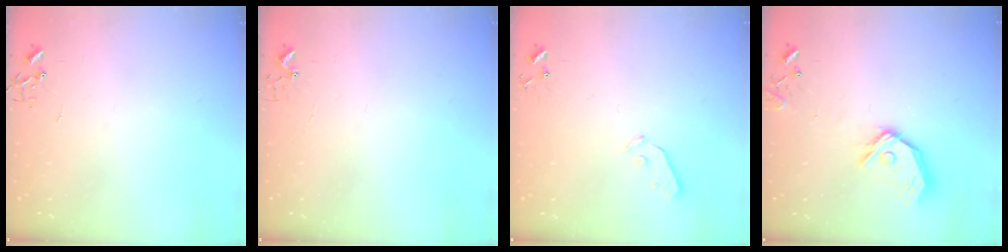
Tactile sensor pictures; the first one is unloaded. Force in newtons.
{"total": 2.7, "press": 2.7, "slide": 0.3}
{"total": 4.0, "press": 4.0, "slide": 0.5}
{"total": 14.2, "press": 14.0, "slide": 2.3}